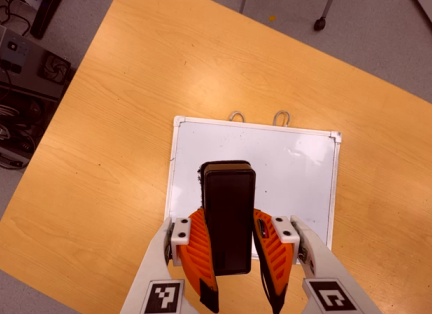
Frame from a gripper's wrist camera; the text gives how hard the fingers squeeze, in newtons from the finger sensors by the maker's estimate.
{"total": 6.7, "left": 5.8, "right": 7.6}